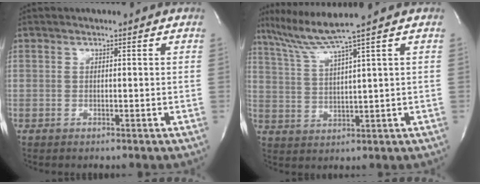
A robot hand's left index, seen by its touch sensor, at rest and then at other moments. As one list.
[{"total": 7.4, "force": [5.7, -2.6, 4.0], "torque": [-0.082, -0.002, 0.113]}]